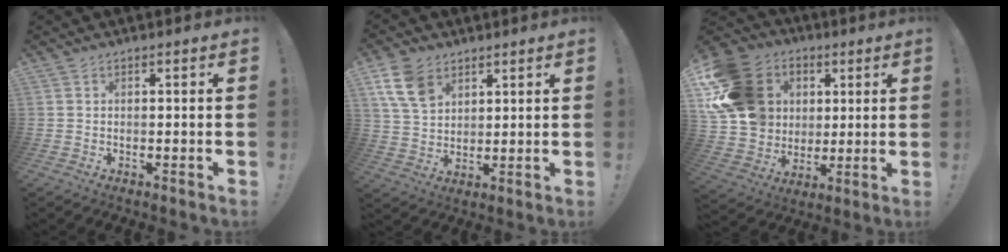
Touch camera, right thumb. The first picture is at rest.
{"total": 11.7, "force": [6.4, 7.8, 6.0], "torque": [-0.108, -0.025, 0.127]}
{"total": 20.7, "force": [5.4, 17.4, 9.8], "torque": [-0.172, -0.015, 0.134]}